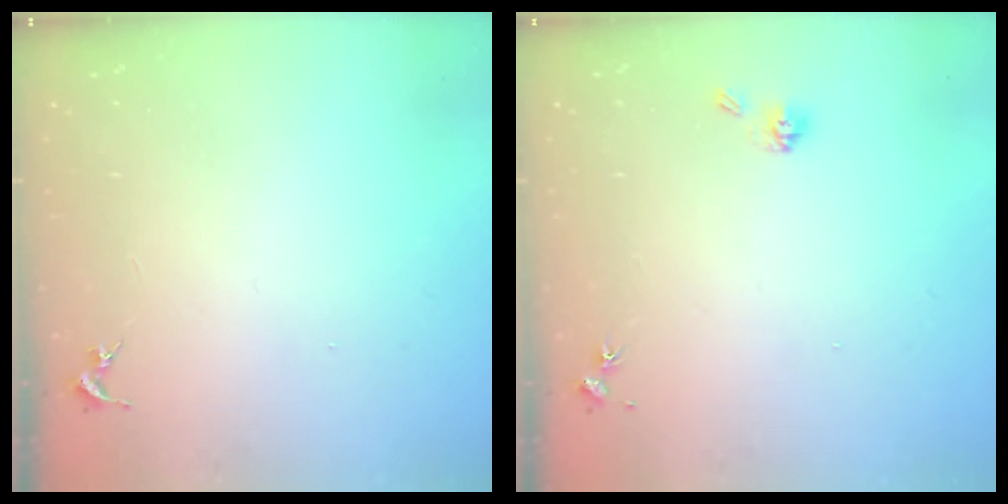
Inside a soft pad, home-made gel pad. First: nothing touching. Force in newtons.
{"total": 5.0, "press": 4.6, "slide": 1.7}